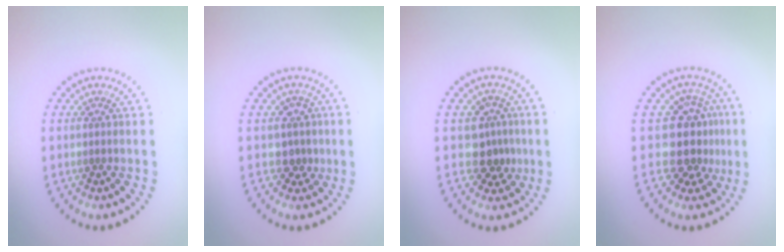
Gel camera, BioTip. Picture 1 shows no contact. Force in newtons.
{"total": 2.1, "press": 1.6, "slide": 1.3}
{"total": 3.0, "press": 2.6, "slide": 1.5}
{"total": 4.2, "press": 3.4, "slide": 2.5}